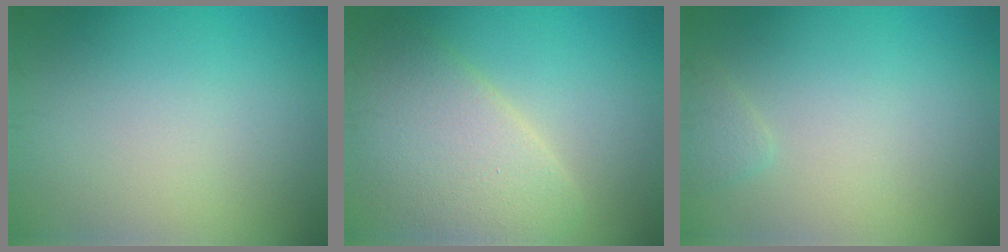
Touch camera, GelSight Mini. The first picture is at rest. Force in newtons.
{"total": 6.3, "press": 6.3, "slide": 0.3}
{"total": 0.9, "press": 0.9, "slide": 0.1}